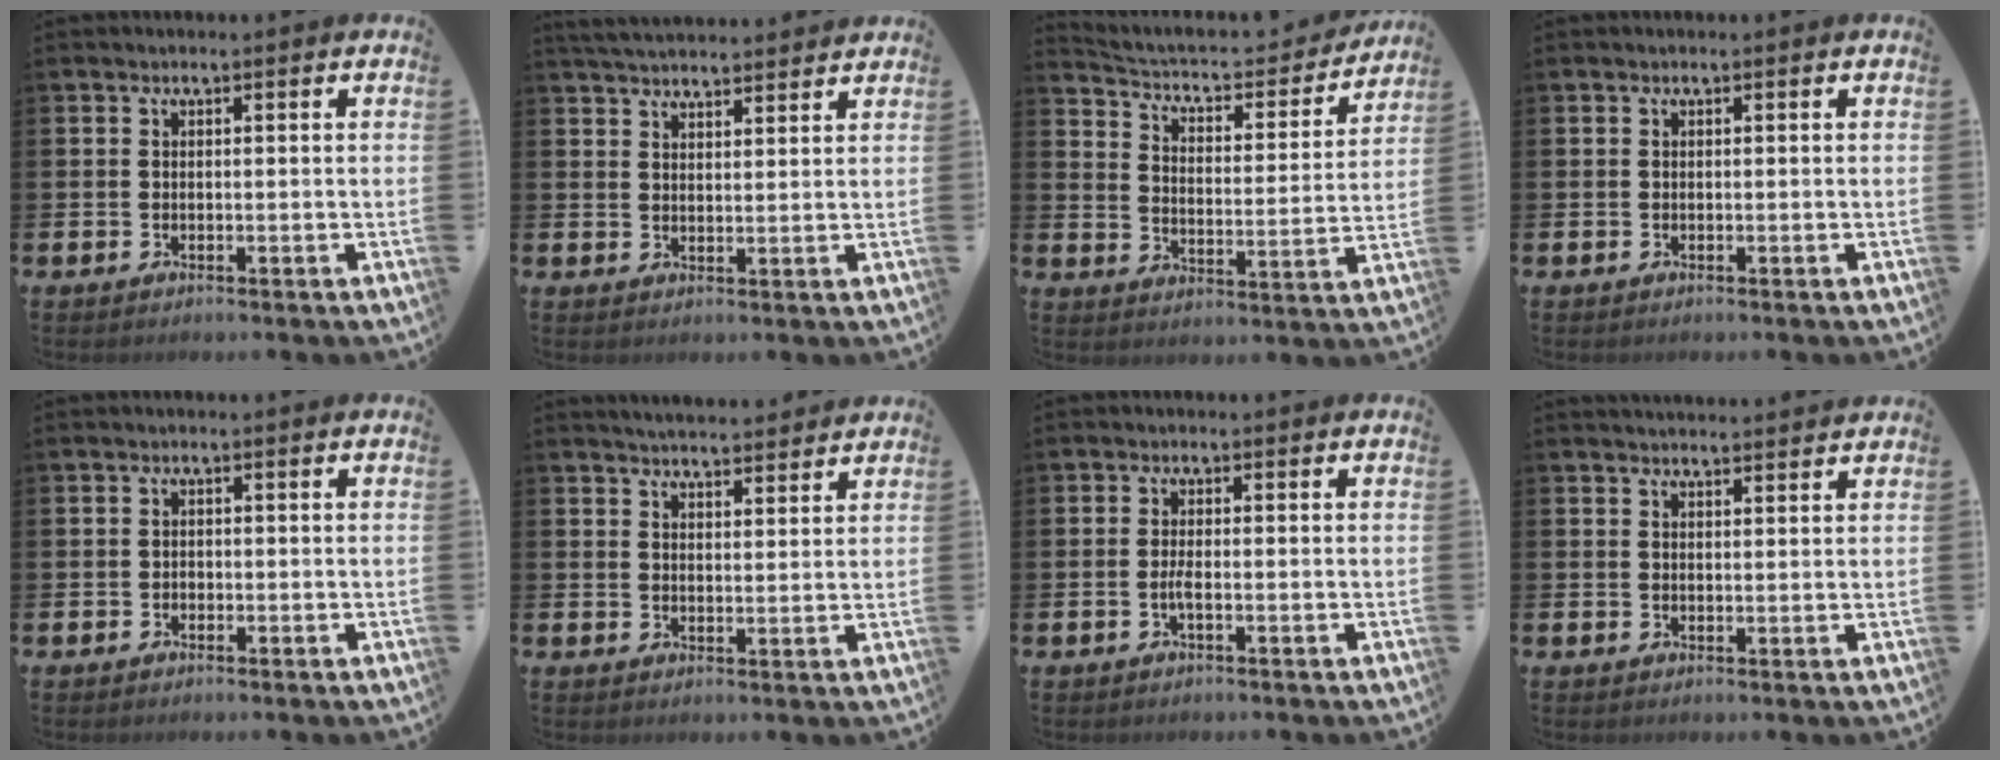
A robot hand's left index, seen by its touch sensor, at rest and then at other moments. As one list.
[{"total": 4.1, "force": [4.0, 0.3, 0.4], "torque": [-0.025, -0.014, 0.077]}, {"total": 4.9, "force": [4.4, 1.7, 1.4], "torque": [-0.057, -0.035, 0.065]}, {"total": 0.0}, {"total": 0.6, "force": [-0.4, 0.5, 0.1], "torque": [-0.006, 0.005, -0.008]}, {"total": 4.1, "force": [4.1, 0.2, 0.0], "torque": [-0.005, -0.024, 0.074]}, {"total": 1.3, "force": [-0.5, 0.2, 1.2], "torque": [-0.029, 0.002, -0.008]}, {"total": 2.5, "force": [2.5, 0.1, 0.0], "torque": [0.007, -0.016, 0.042]}]